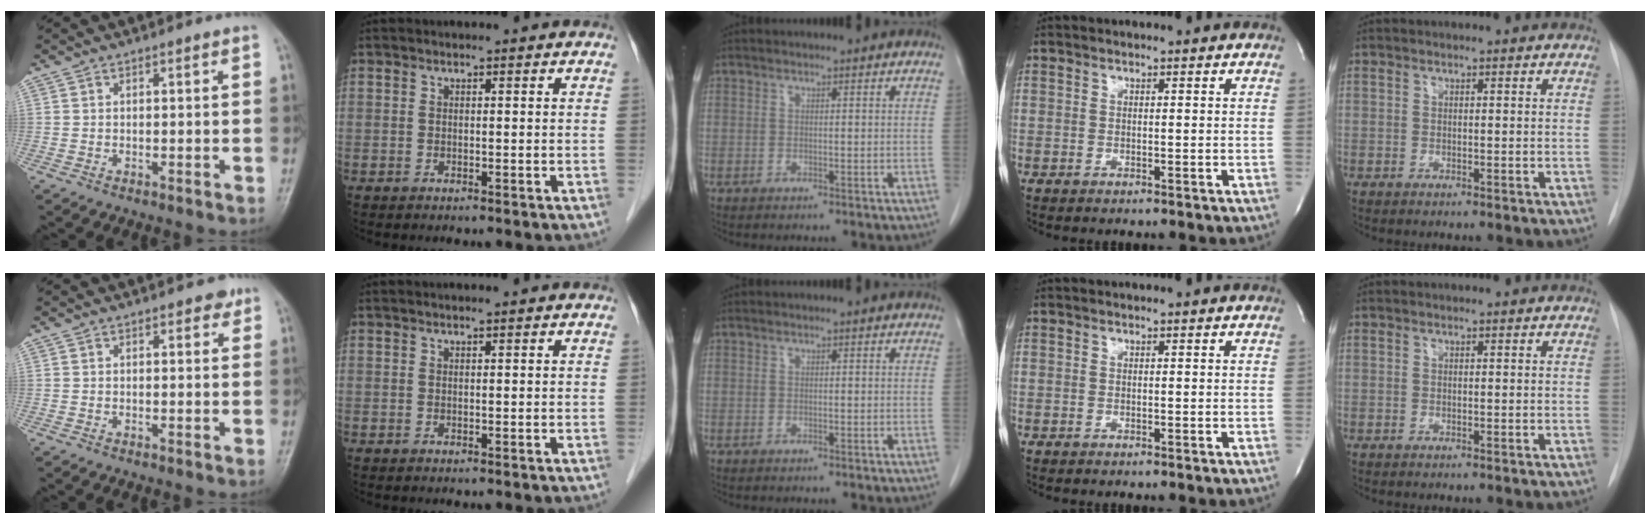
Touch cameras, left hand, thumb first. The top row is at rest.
{"thumb": {"total": 1.8, "force": [1.2, 1.0, 1.0], "torque": [0.001, -0.003, 0.011]}, "index": {"total": 0.7, "force": [0.5, -0.1, 0.4], "torque": [-0.006, 0.004, 0.010]}}